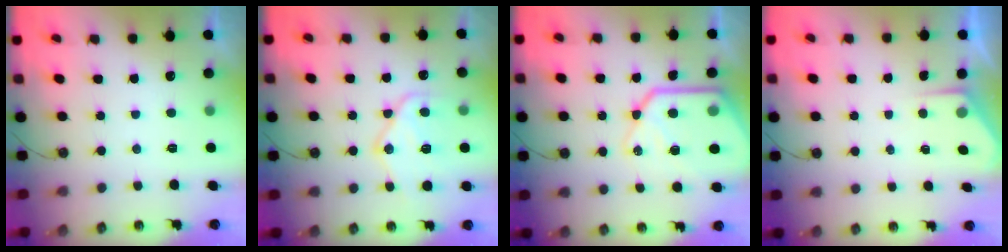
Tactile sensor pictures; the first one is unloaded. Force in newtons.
{"total": 15.6, "press": 15.6, "slide": 1.2}
{"total": 19.3, "press": 19.2, "slide": 2.3}
{"total": 3.0, "press": 3.0, "slide": 0.4}